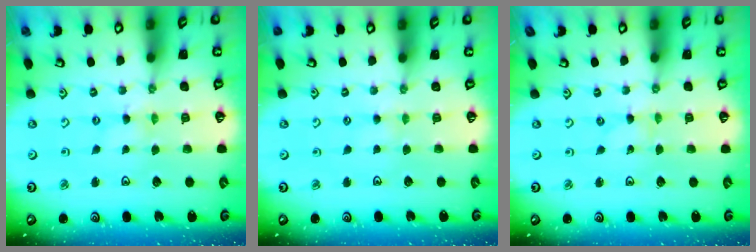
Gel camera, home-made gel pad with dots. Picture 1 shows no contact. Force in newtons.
{"total": 2.1, "press": 2.1, "slide": 0.4}
{"total": 0.0}